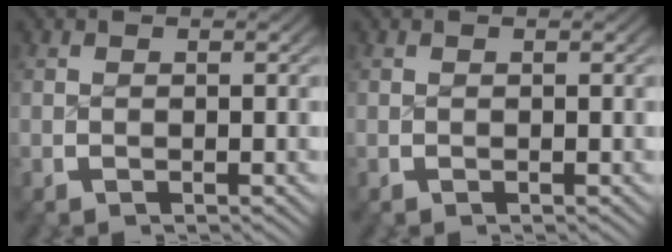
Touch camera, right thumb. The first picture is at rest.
{"total": 0.0}